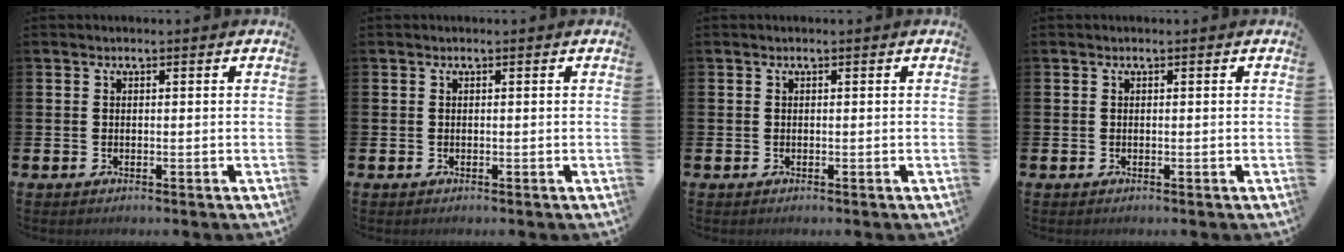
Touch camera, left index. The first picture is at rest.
{"total": 0.0}
{"total": 0.0}
{"total": 0.0}